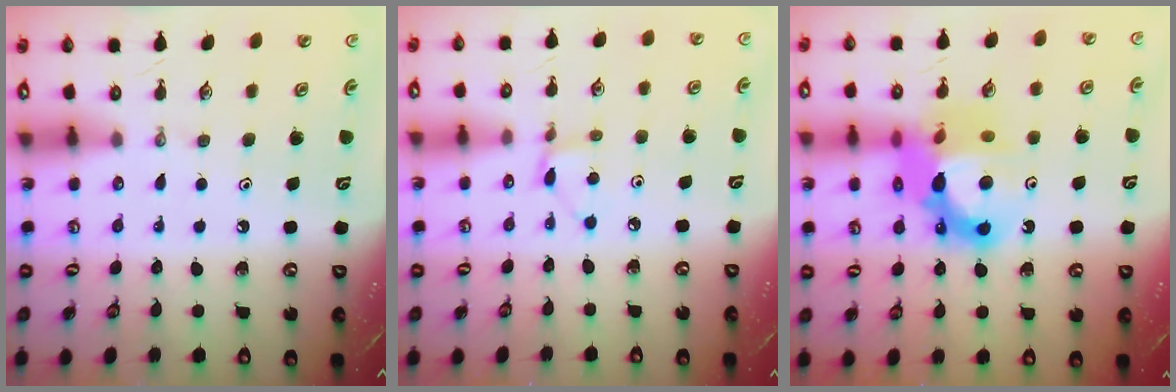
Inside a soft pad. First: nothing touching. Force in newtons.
{"total": 4.5, "press": 4.4, "slide": 0.6}
{"total": 15.7, "press": 15.7, "slide": 1.3}